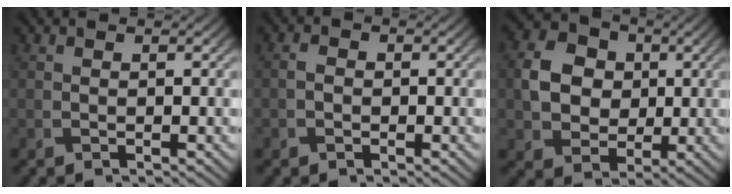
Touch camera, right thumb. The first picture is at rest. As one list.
[{"total": 1.4, "force": [-0.4, 1.1, 0.7], "torque": [-0.014, 0.000, -0.013]}, {"total": 7.5, "force": [0.8, 6.4, 4.0], "torque": [-0.087, 0.010, 0.004]}]